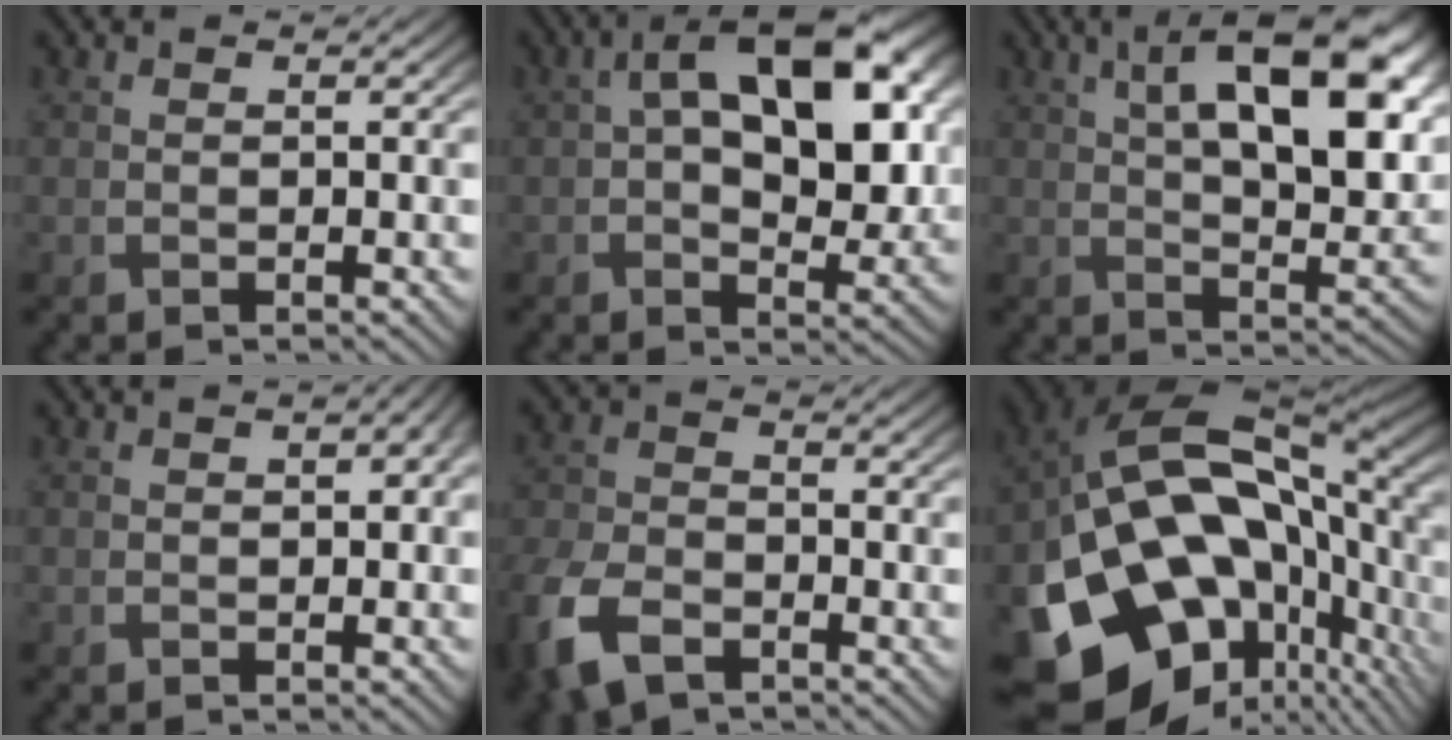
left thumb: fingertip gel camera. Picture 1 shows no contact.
{"total": 15.8, "force": [3.5, 8.5, 12.9], "torque": [-0.199, 0.005, 0.056]}
{"total": 16.4, "force": [5.3, 6.7, 14.0], "torque": [-0.210, 0.016, 0.071]}
{"total": 2.4, "force": [0.2, 1.3, 2.1], "torque": [-0.029, 0.001, 0.008]}
{"total": 9.2, "force": [-5.5, 5.1, 5.2], "torque": [-0.139, -0.032, -0.109]}
{"total": 21.2, "force": [-5.9, 14.4, 14.4], "torque": [-0.279, -0.069, -0.054]}